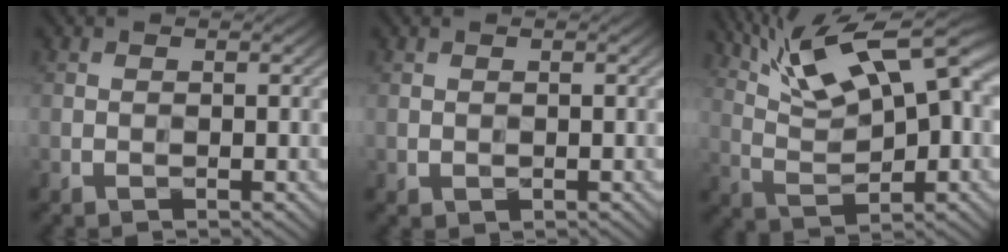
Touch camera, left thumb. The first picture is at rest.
{"total": 0.5, "force": [0.2, 0.4, 0.3], "torque": [-0.008, -0.002, 0.010]}
{"total": 13.9, "force": [7.2, 4.3, 11.0], "torque": [-0.202, 0.021, 0.123]}